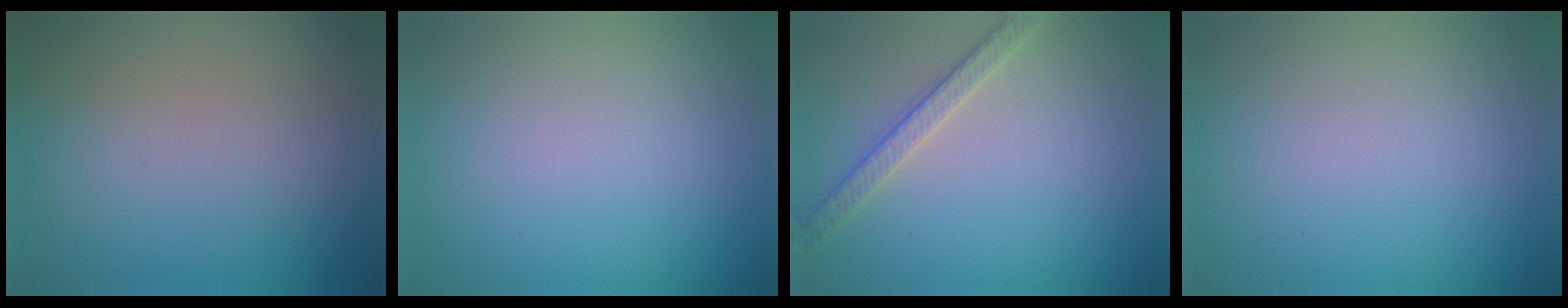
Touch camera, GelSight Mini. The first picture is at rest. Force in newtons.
{"total": 0.0}
{"total": 2.6, "press": 2.6, "slide": 0.5}
{"total": 0.0}